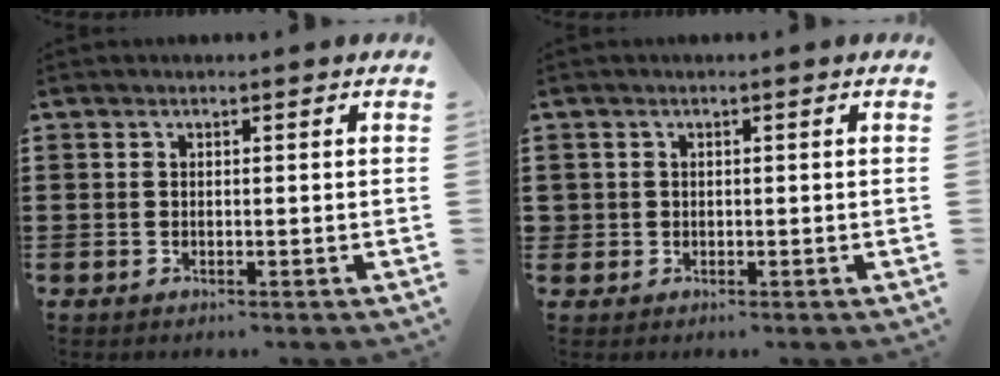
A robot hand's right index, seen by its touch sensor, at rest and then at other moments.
{"total": 0.9, "force": [0.0, 0.9, 0.0], "torque": [0.000, 0.006, -0.001]}